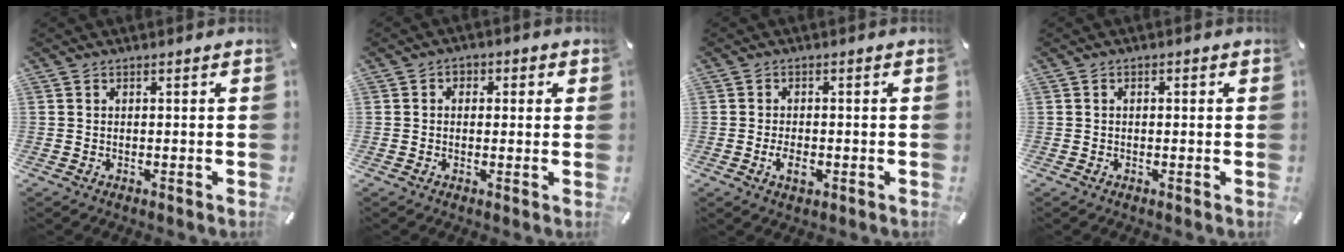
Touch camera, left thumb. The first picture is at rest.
{"total": 2.5, "force": [-0.5, 2.0, 1.4], "torque": [-0.018, 0.009, -0.013]}
{"total": 3.5, "force": [-1.1, 2.2, 2.5], "torque": [-0.057, 0.000, -0.021]}
{"total": 0.9, "force": [-0.1, 0.6, 0.6], "torque": [-0.011, 0.003, -0.004]}